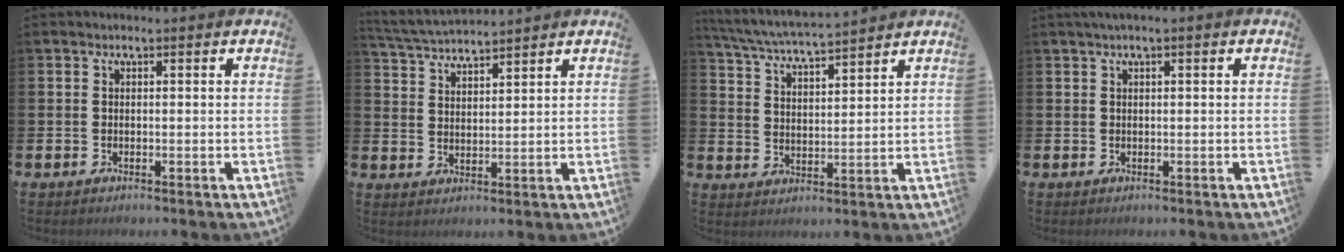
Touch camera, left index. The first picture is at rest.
{"total": 4.4, "force": [4.3, 0.3, 0.6], "torque": [-0.028, -0.022, 0.076]}
{"total": 5.3, "force": [5.1, -0.1, 1.2], "torque": [-0.041, -0.037, 0.088]}
{"total": 1.0, "force": [0.4, 0.1, 0.9], "torque": [-0.023, 0.005, 0.009]}